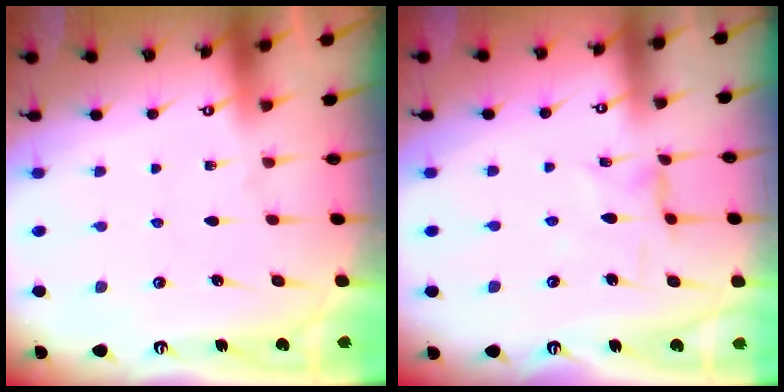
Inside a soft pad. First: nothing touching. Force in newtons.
{"total": 2.0, "press": 2.0, "slide": 0.2}